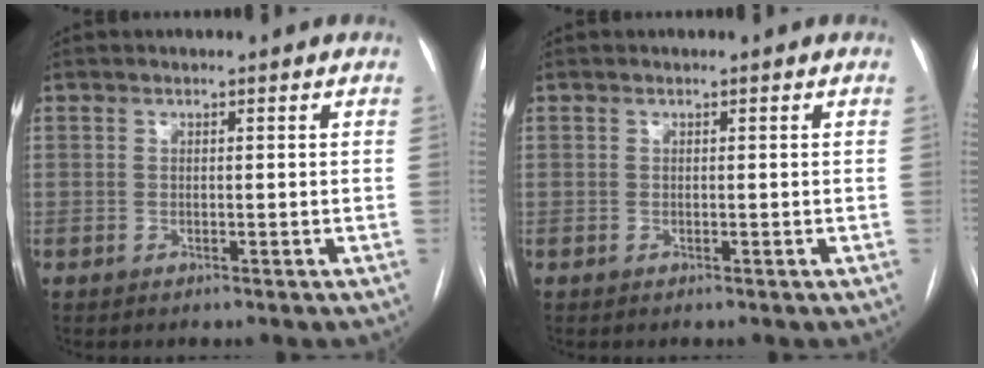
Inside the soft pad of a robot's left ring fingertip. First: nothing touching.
{"total": 0.0}